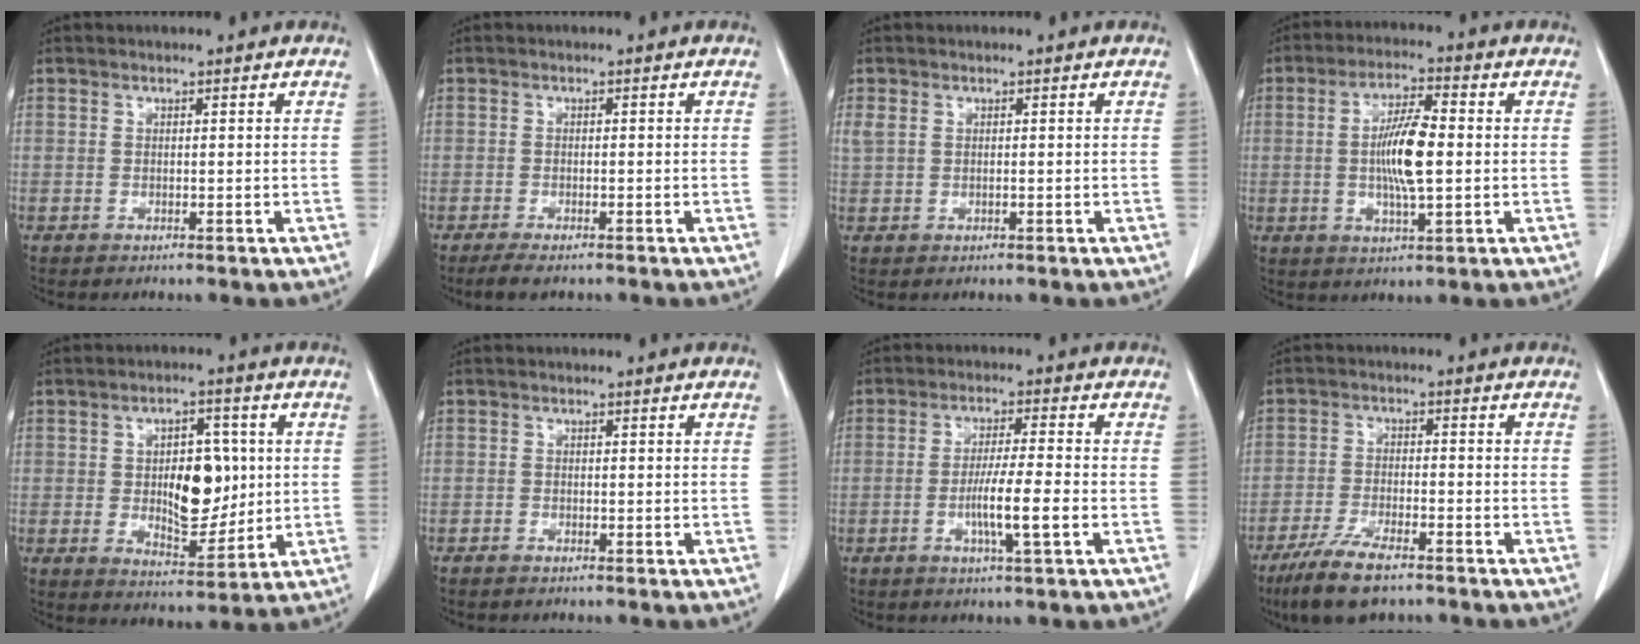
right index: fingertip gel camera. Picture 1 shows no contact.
{"total": 2.8, "force": [-2.2, 0.5, 1.7], "torque": [-0.030, -0.007, -0.035]}
{"total": 1.5, "force": [0.4, 1.0, 1.0], "torque": [-0.037, 0.012, 0.015]}
{"total": 8.9, "force": [-0.2, 1.5, 8.8], "torque": [-0.167, 0.000, -0.007]}
{"total": 10.1, "force": [0.7, 4.9, 8.8], "torque": [-0.134, 0.005, 0.021]}
{"total": 0.7, "force": [-0.7, 0.2, 0.0], "torque": [-0.001, 0.001, -0.014]}
{"total": 6.7, "force": [-2.0, -0.3, 6.4], "torque": [-0.115, -0.008, -0.038]}
{"total": 8.6, "force": [-6.4, 1.7, 5.5], "torque": [-0.104, -0.017, -0.112]}